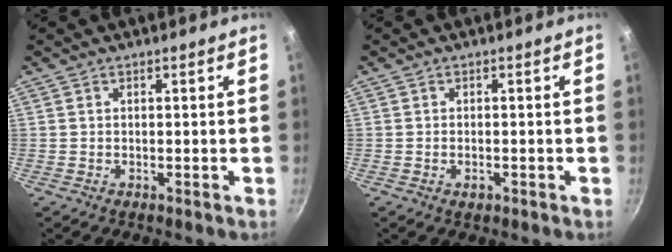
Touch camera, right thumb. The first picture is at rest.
{"total": 1.6, "force": [-0.7, 1.0, 1.1], "torque": [-0.018, 0.002, -0.013]}